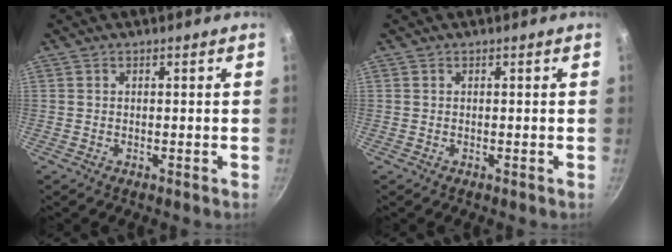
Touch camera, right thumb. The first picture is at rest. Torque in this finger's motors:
{"motor_torque": [-0.06, 0.04, 0.03, -0.03, 0.00]}